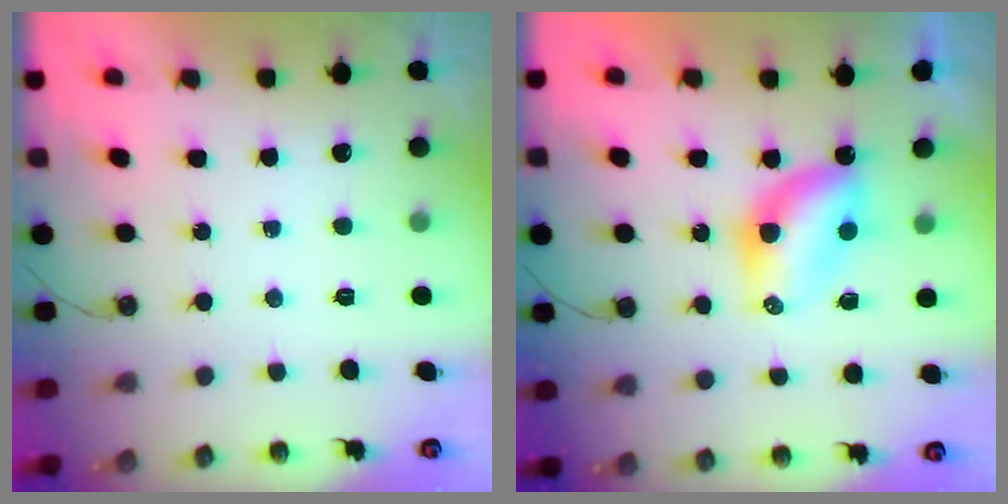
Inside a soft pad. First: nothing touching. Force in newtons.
{"total": 6.5, "press": 6.5, "slide": 0.1}